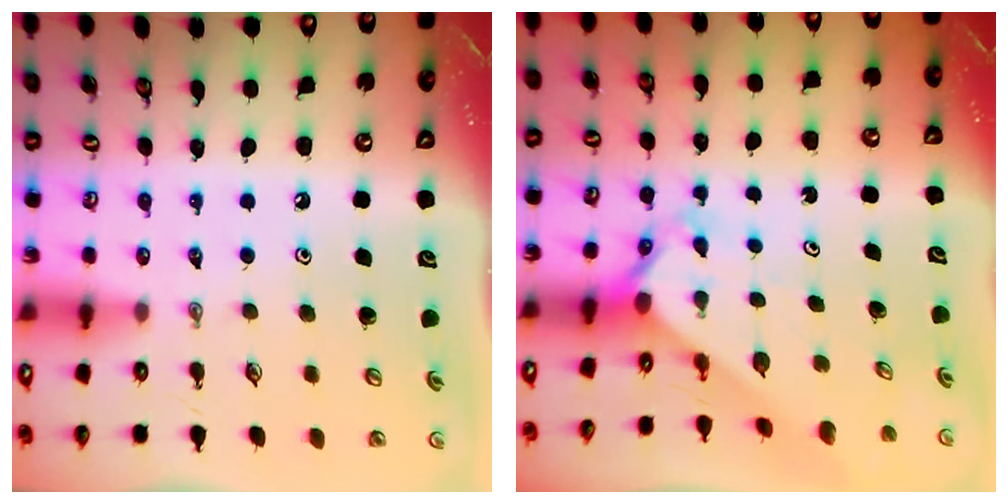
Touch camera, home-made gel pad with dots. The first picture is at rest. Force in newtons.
{"total": 2.3, "press": 2.3, "slide": 0.2}